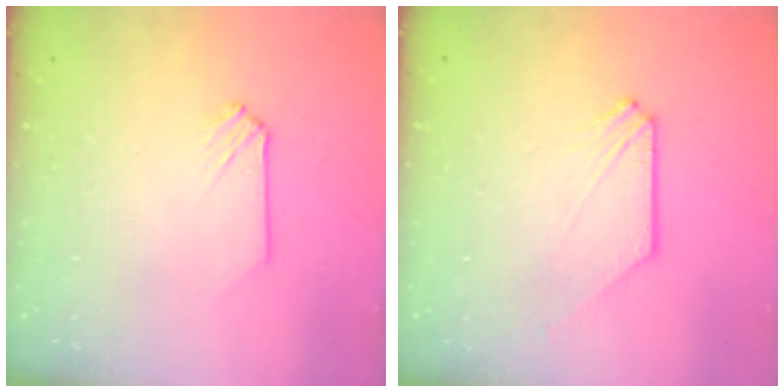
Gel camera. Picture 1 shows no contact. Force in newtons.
{"total": 0.9, "press": 0.9, "slide": 0.0}